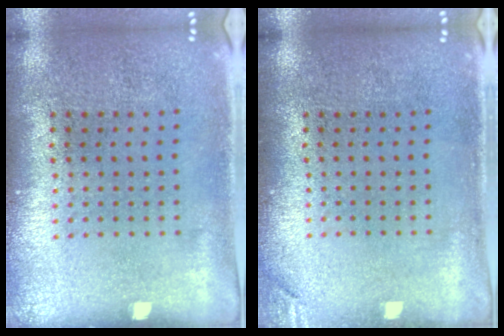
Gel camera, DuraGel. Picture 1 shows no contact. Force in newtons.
{"total": 1.1, "press": 1.1, "slide": 0.3}